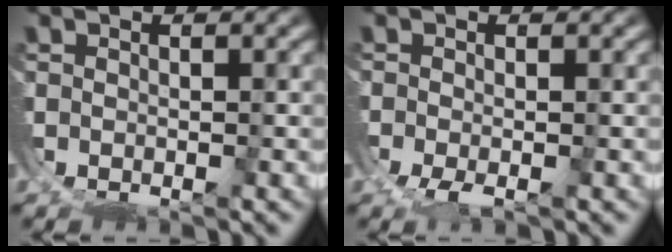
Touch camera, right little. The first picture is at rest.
{"total": 1.3, "force": [-1.0, 0.2, 0.8], "torque": [-0.023, -0.014, -0.013]}